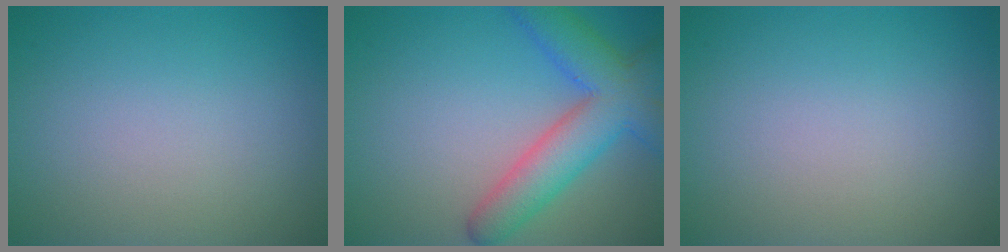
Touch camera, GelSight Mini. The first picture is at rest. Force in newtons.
{"total": 6.9, "press": 6.9, "slide": 0.3}
{"total": 0.0}